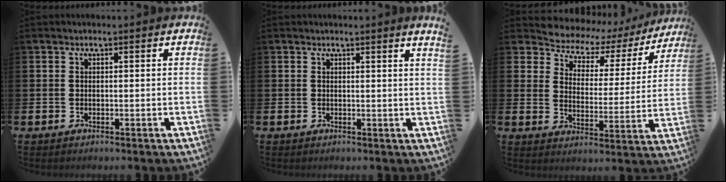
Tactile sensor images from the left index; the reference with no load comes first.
{"total": 1.0, "force": [0.8, -0.5, 0.3], "torque": [0.002, -0.008, 0.014]}
{"total": 5.6, "force": [4.8, 2.7, 1.1], "torque": [-0.053, -0.037, 0.077]}